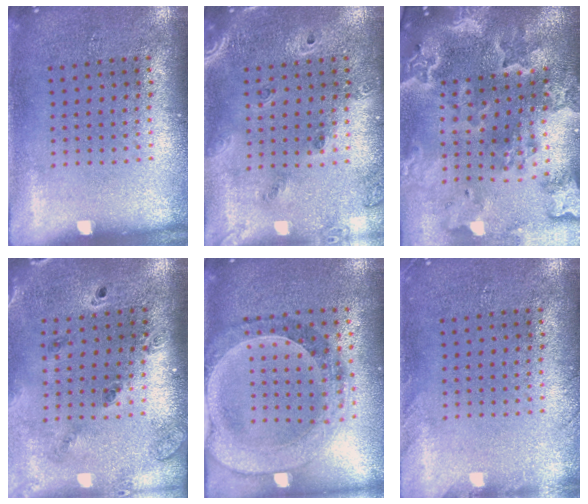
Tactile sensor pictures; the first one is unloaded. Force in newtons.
{"total": 1.6, "press": 1.5, "slide": 0.7}
{"total": 4.4, "press": 3.6, "slide": 2.5}
{"total": 1.4, "press": 1.3, "slide": 0.2}
{"total": 1.5, "press": 1.5, "slide": 0.3}
{"total": 1.1, "press": 1.1, "slide": 0.1}